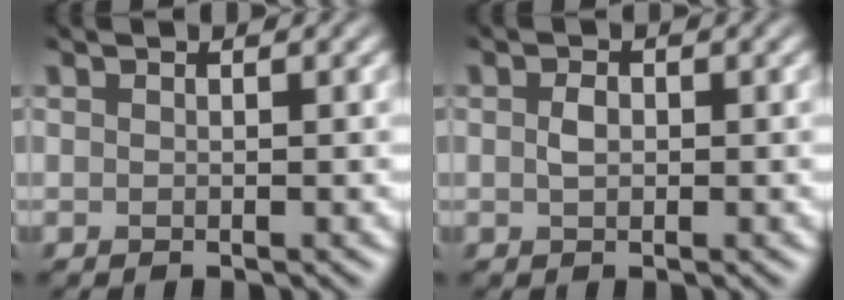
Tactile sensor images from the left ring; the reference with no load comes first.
{"total": 0.9, "force": [-0.6, 0.5, 0.5], "torque": [-0.008, -0.003, -0.013]}